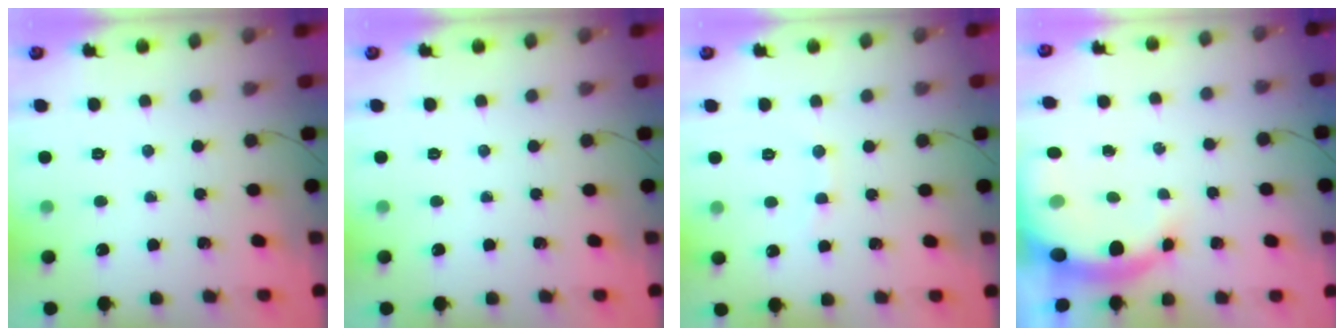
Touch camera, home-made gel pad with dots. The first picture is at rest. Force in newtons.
{"total": 0.0}
{"total": 3.9, "press": 3.7, "slide": 1.0}
{"total": 8.4, "press": 8.3, "slide": 1.4}